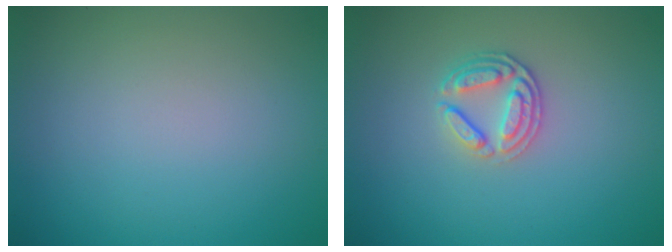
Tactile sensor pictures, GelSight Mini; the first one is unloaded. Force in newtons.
{"total": 2.7, "press": 2.5, "slide": 1.0}